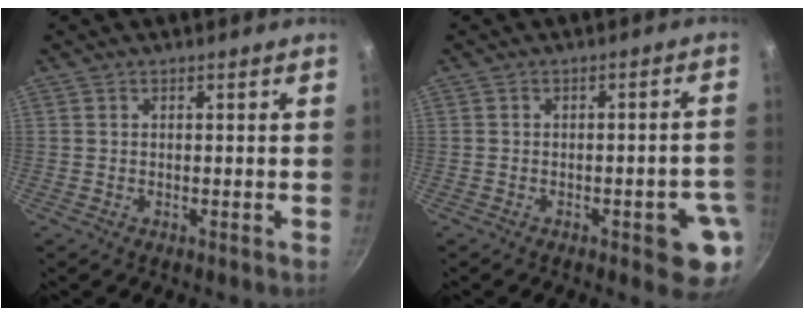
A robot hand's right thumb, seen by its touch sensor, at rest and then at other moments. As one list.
[{"total": 7.9, "force": [-2.8, 2.8, 6.8], "torque": [-0.056, 0.017, -0.028]}]